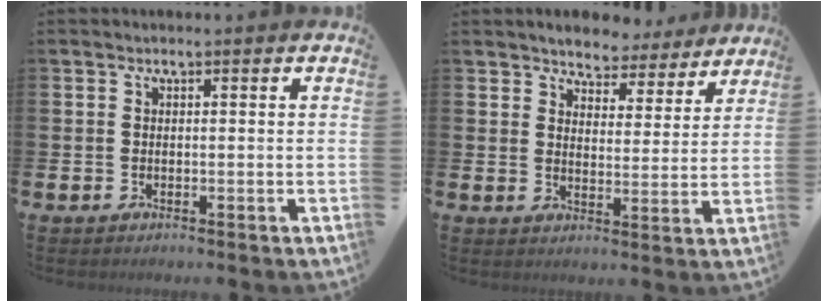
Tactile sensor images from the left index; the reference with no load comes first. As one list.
[{"total": 4.5, "force": [4.4, 1.2, -0.2], "torque": [-0.017, -0.033, 0.074]}]